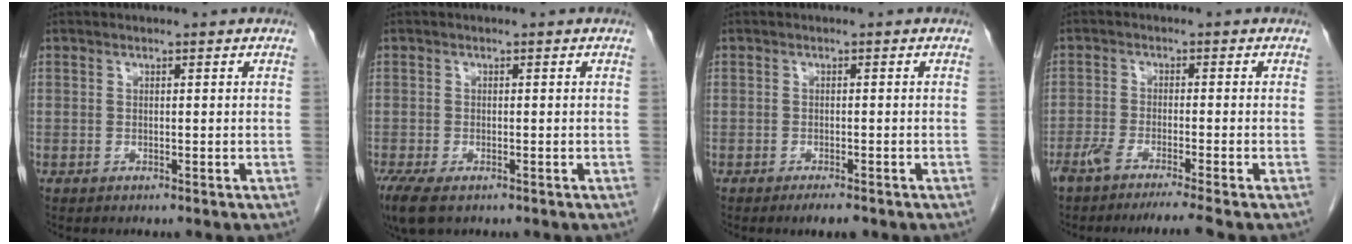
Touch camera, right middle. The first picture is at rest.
{"total": 6.2, "force": [-4.1, 2.4, 3.9], "torque": [-0.079, -0.018, -0.069]}
{"total": 2.5, "force": [-1.9, 0.5, 1.6], "torque": [-0.022, -0.003, -0.025]}
{"total": 7.6, "force": [-6.2, -1.0, 4.3], "torque": [-0.060, -0.016, -0.099]}